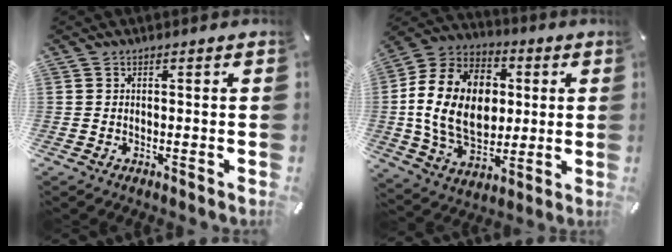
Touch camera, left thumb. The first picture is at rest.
{"total": 19.2, "force": [0.5, 14.7, 12.4], "torque": [-0.262, 0.008, 0.008]}